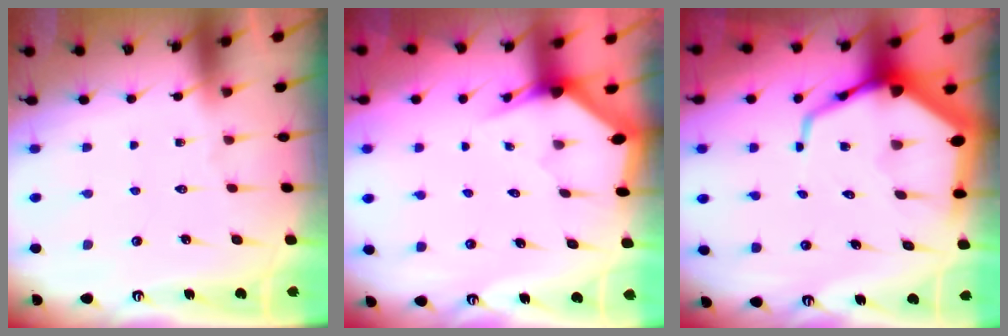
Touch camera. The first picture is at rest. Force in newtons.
{"total": 2.7, "press": 2.7, "slide": 0.1}
{"total": 13.1, "press": 13.0, "slide": 1.5}